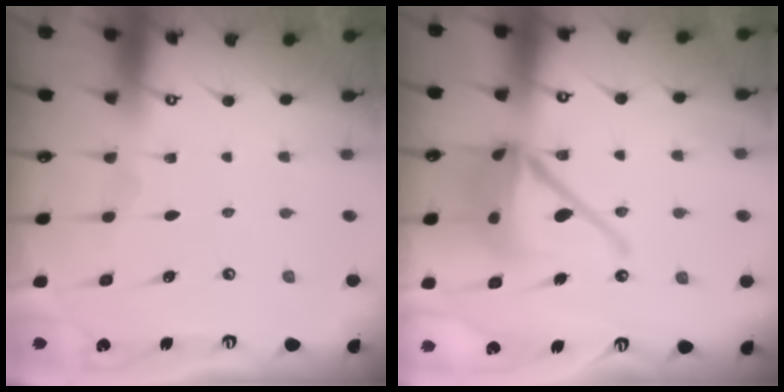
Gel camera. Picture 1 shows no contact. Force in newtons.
{"total": 17.8, "press": 17.6, "slide": 3.0}